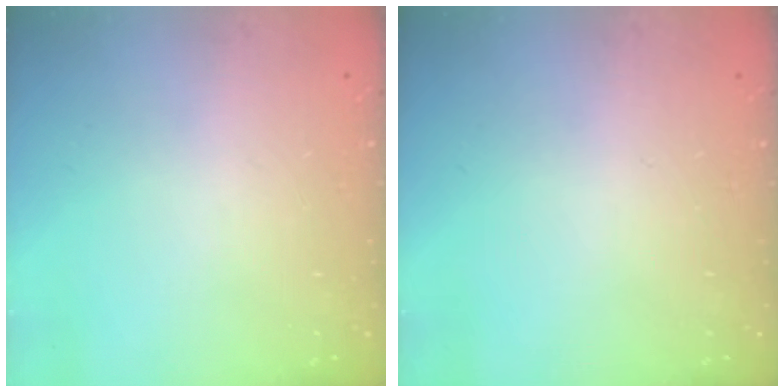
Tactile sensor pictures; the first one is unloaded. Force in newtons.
{"total": 0.0}